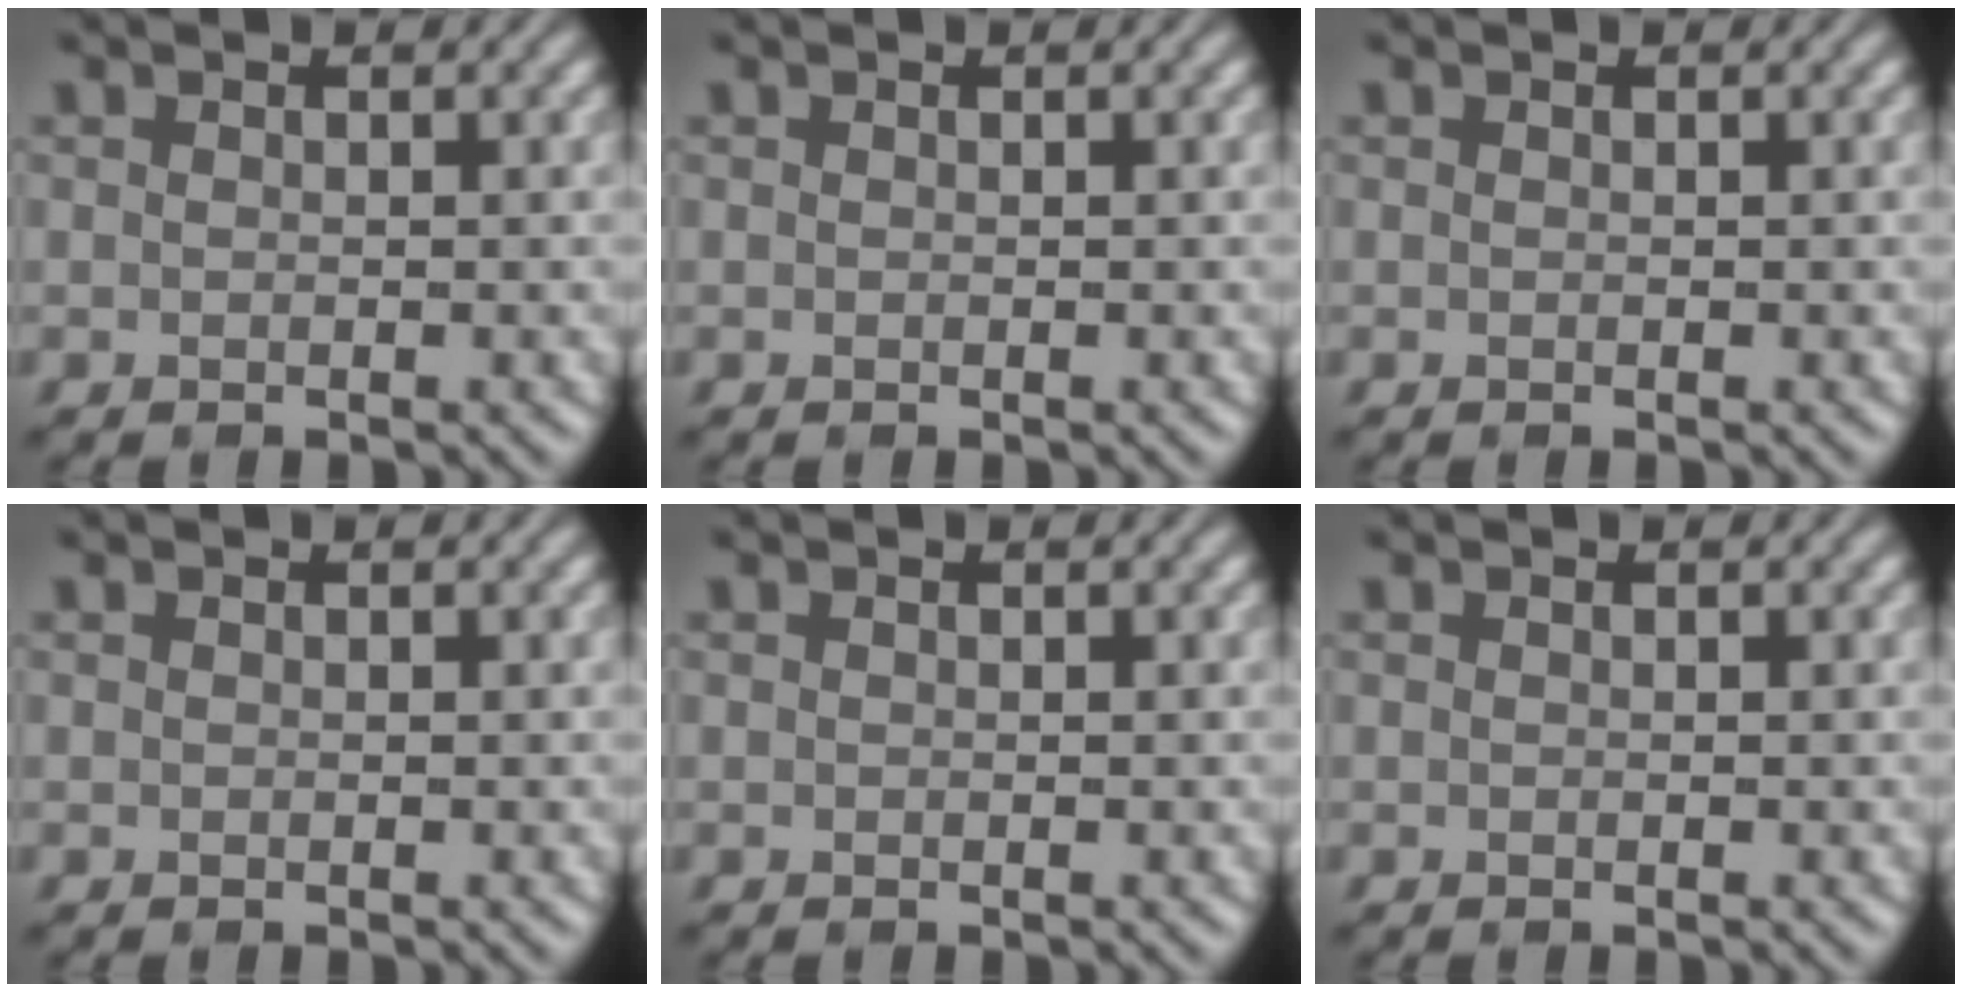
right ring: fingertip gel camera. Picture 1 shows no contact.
{"total": 0.0}
{"total": 0.0}
{"total": 0.0}
{"total": 0.0}
{"total": 0.0}